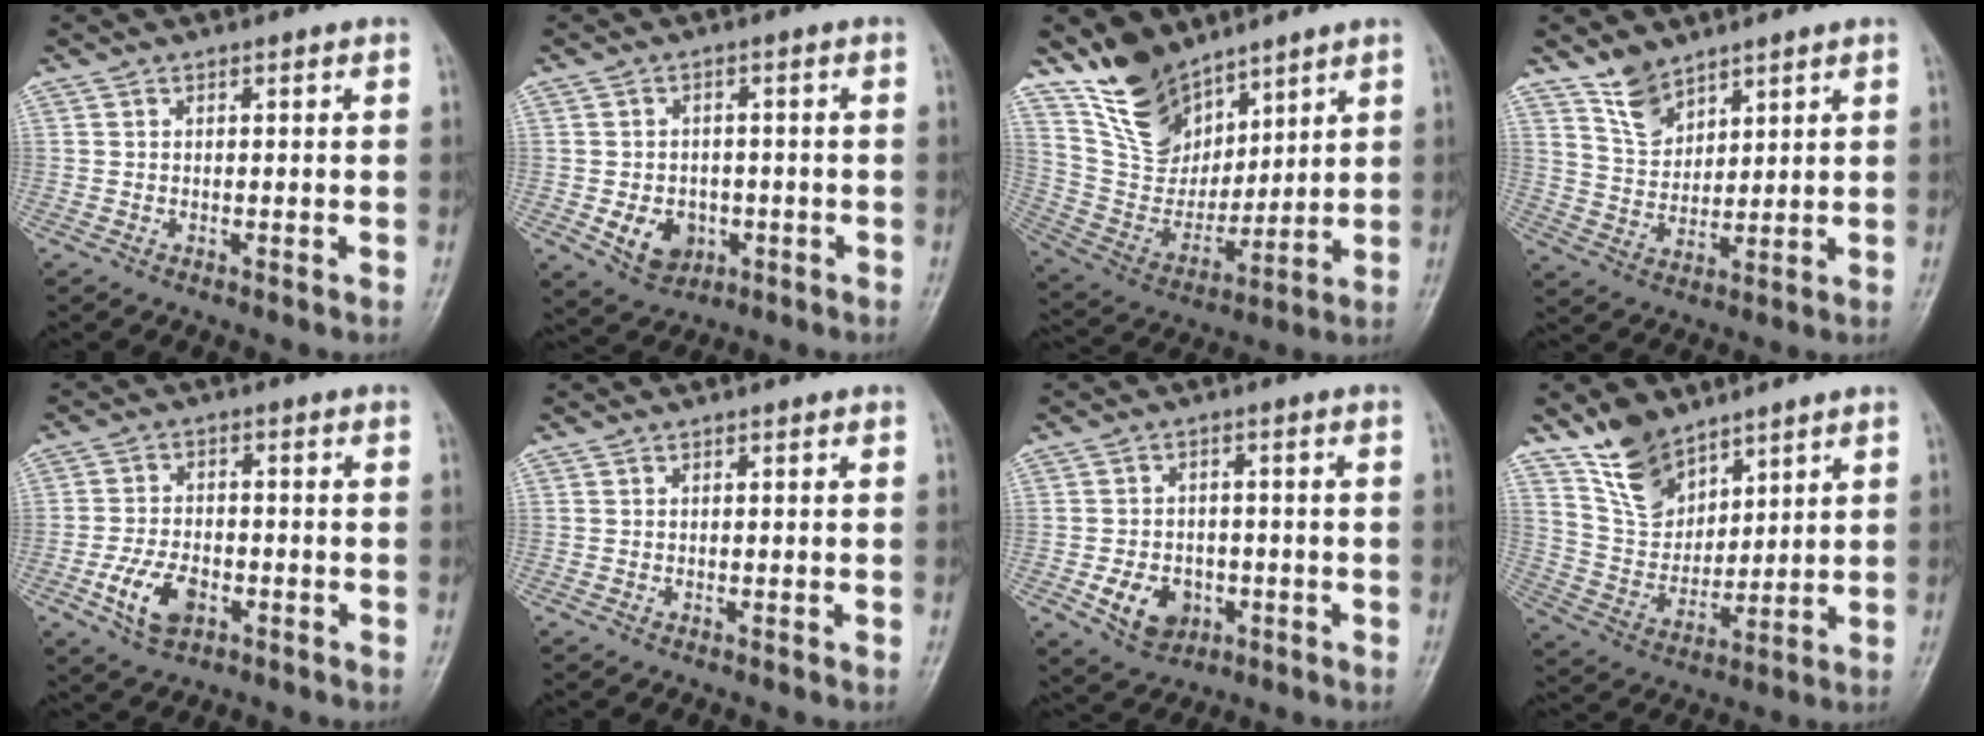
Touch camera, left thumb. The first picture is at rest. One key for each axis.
{"total": 6.7, "fx": -2.0, "fy": 5.3, "fz": 3.6, "tx": -0.034, "ty": 0.008, "tz": -0.021}
{"total": 14.6, "fx": 10.6, "fy": 8.0, "fz": 5.9, "tx": -0.073, "ty": -0.067, "tz": 0.217}
{"total": 6.3, "fx": 4.9, "fy": 3.2, "fz": 2.3, "tx": -0.025, "ty": -0.036, "tz": 0.104}
{"total": 7.8, "fx": -3.2, "fy": 4.6, "fz": 5.3, "tx": -0.095, "ty": 0.013, "tz": -0.057}
{"total": 0.0}
{"total": 7.4, "fx": -2.6, "fy": 5.7, "fz": 4.1, "tx": -0.043, "ty": 0.013, "tz": -0.036}
{"total": 10.8, "fx": 8.0, "fy": 5.9, "fz": 4.3, "tx": -0.055, "ty": -0.052, "tz": 0.165}